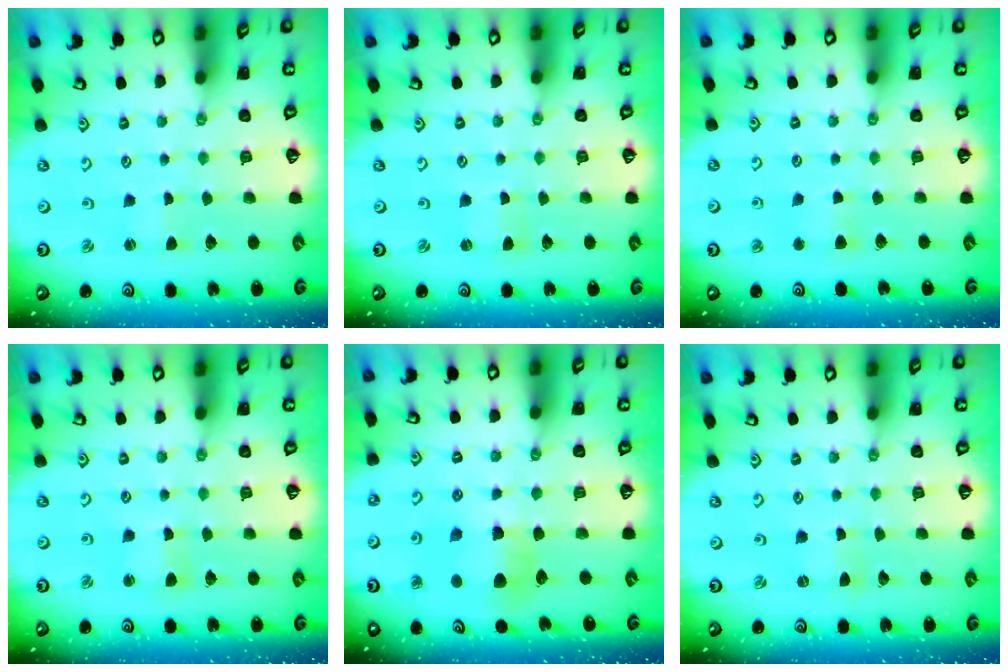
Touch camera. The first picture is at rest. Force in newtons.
{"total": 0.0}
{"total": 2.8, "press": 2.8, "slide": 0.5}
{"total": 2.6, "press": 2.5, "slide": 0.3}
{"total": 7.0, "press": 6.9, "slide": 1.2}
{"total": 0.0}